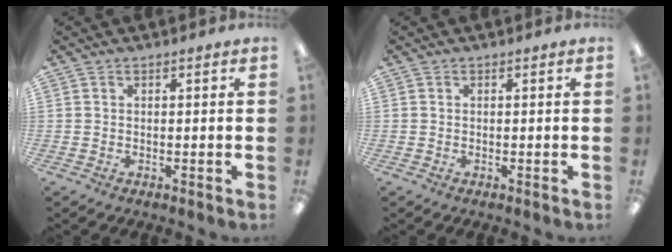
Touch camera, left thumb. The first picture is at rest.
{"total": 0.0}